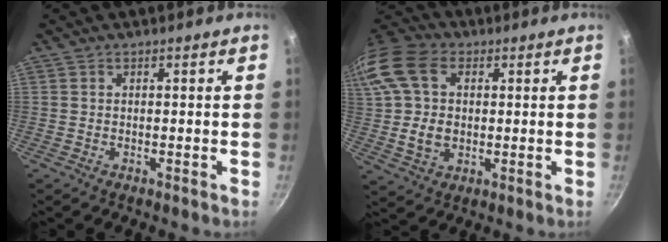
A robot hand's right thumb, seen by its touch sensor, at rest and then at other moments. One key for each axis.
{"total": 18.1, "fx": 3.2, "fy": 13.3, "fz": 11.9, "tx": -0.246, "ty": 0.020, "tz": 0.050}